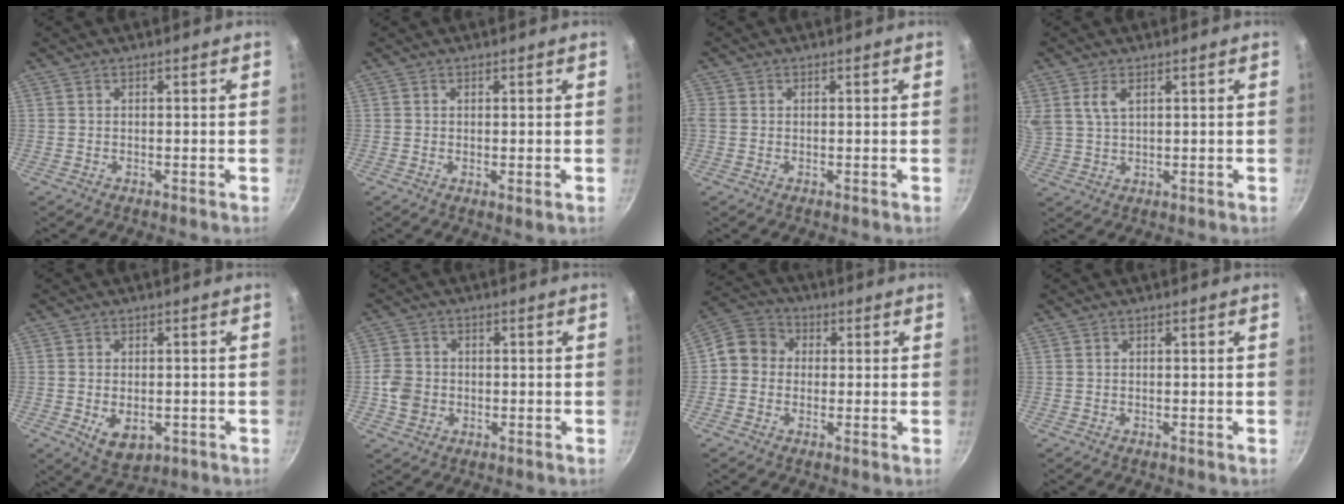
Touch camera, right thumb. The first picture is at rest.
{"total": 1.3, "force": [-0.1, 0.2, 1.3], "torque": [-0.026, -0.008, 0.004]}
{"total": 2.2, "force": [0.1, 1.8, 1.2], "torque": [-0.041, 0.007, 0.004]}
{"total": 5.0, "force": [2.2, 2.8, 3.5], "torque": [-0.077, -0.002, 0.051]}
{"total": 5.9, "force": [-1.7, 3.6, 4.3], "torque": [-0.060, 0.000, -0.012]}
{"total": 4.7, "force": [-0.8, 4.0, 2.3], "torque": [-0.033, 0.009, -0.015]}
{"total": 7.6, "force": [0.2, 6.8, 3.4], "torque": [-0.044, 0.025, -0.012]}
{"total": 0.0}